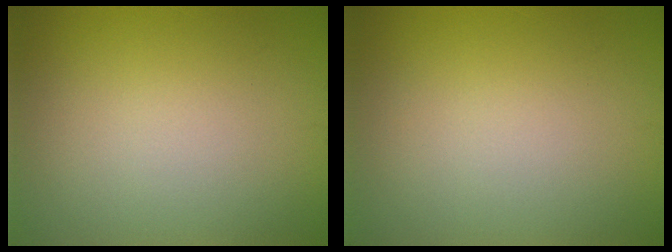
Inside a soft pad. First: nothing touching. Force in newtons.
{"total": 0.0}